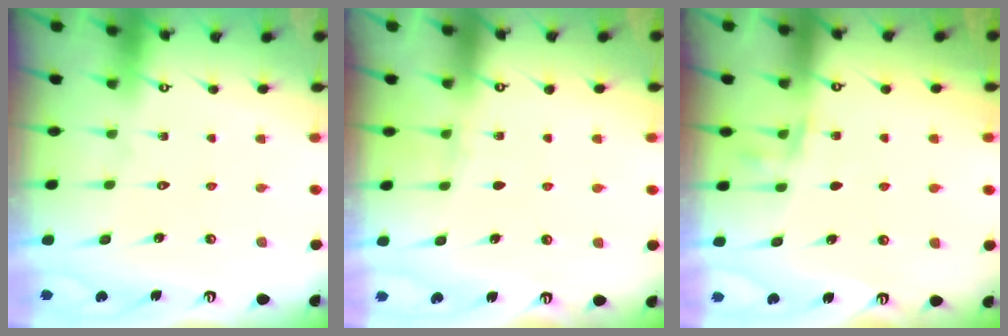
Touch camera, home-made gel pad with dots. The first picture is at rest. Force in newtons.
{"total": 3.7, "press": 3.6, "slide": 1.0}
{"total": 4.8, "press": 4.7, "slide": 1.1}